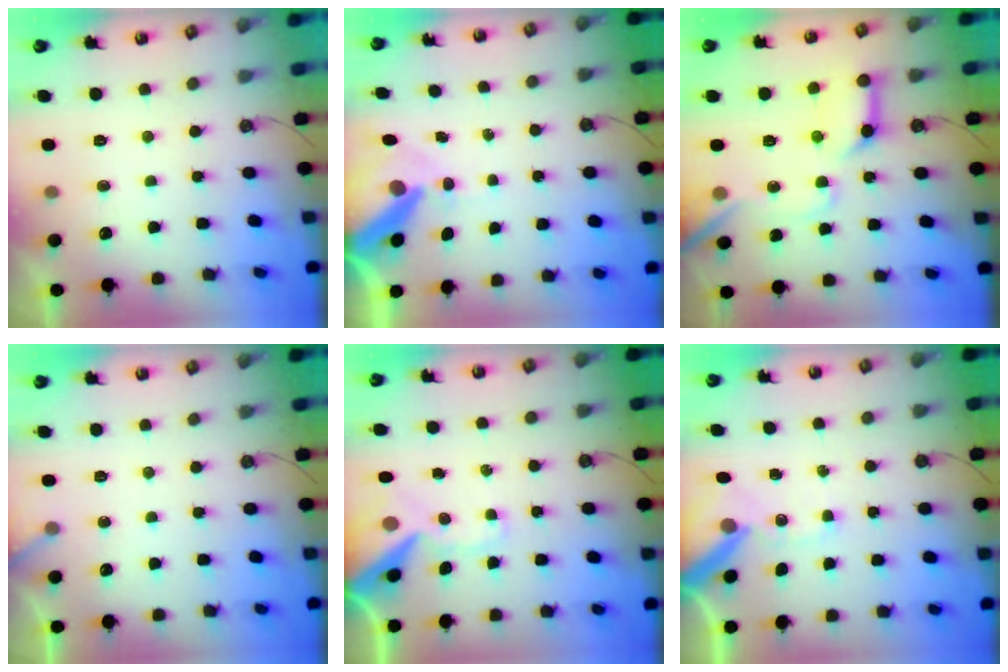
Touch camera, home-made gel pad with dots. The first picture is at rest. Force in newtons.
{"total": 11.9, "press": 11.8, "slide": 1.4}
{"total": 15.5, "press": 15.4, "slide": 1.7}
{"total": 2.7, "press": 2.7, "slide": 0.2}
{"total": 13.9, "press": 13.7, "slide": 2.2}
{"total": 11.3, "press": 11.2, "slide": 1.7}